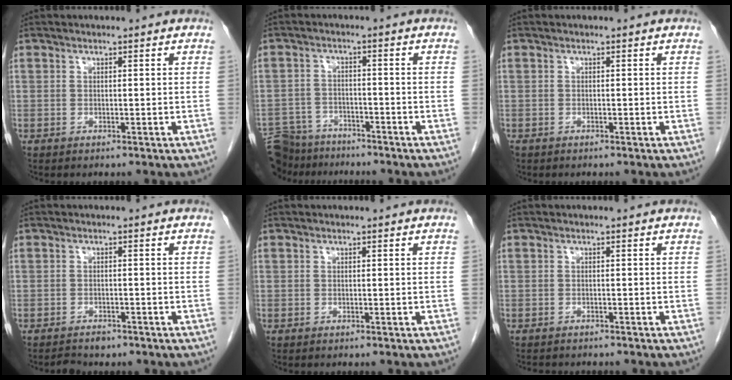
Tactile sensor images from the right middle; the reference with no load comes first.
{"total": 9.3, "force": [-8.5, 3.6, 1.1], "torque": [-0.022, 0.008, -0.136]}
{"total": 0.8, "force": [-0.5, 0.5, 0.1], "torque": [-0.008, 0.002, -0.010]}
{"total": 2.2, "force": [-1.9, 1.0, 0.4], "torque": [-0.012, -0.001, -0.028]}
{"total": 0.0}
{"total": 3.5, "force": [-3.1, 1.1, 1.2], "torque": [-0.019, -0.005, -0.038]}